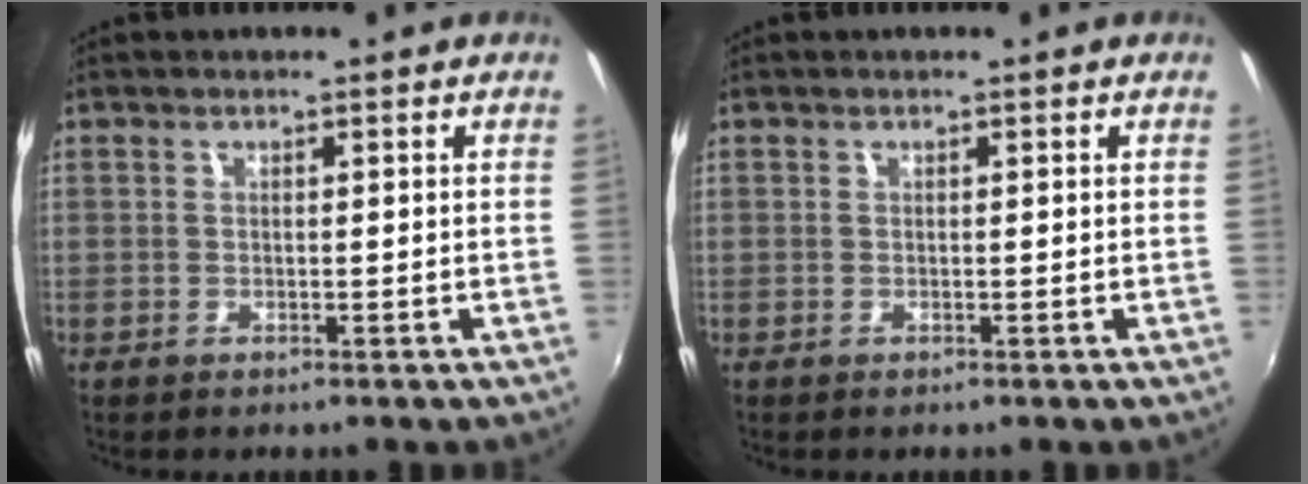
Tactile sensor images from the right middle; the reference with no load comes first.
{"total": 0.0}